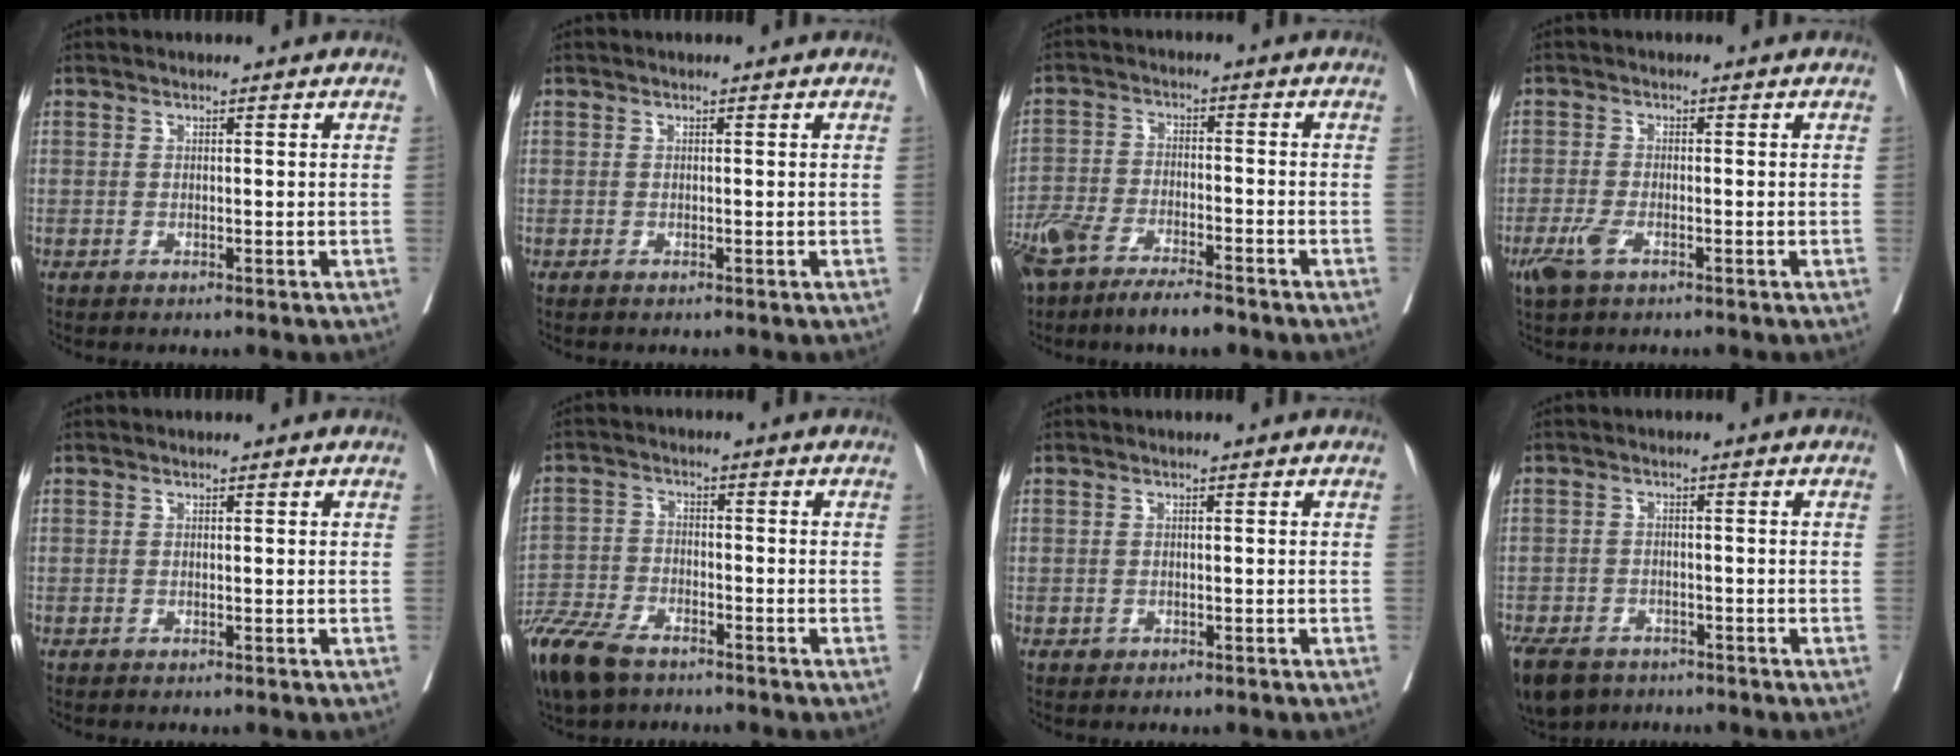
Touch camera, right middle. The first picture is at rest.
{"total": 0.0}
{"total": 10.6, "force": [-8.0, 2.9, 6.4], "torque": [-0.117, -0.008, -0.140]}
{"total": 3.4, "force": [-1.8, 1.3, 2.6], "torque": [-0.060, -0.004, -0.033]}
{"total": 0.0}
{"total": 11.5, "force": [-8.6, 4.5, 6.2], "torque": [-0.130, -0.022, -0.158]}
{"total": 0.7, "force": [-0.2, 0.6, 0.2], "torque": [-0.002, 0.002, -0.002]}
{"total": 9.2, "force": [-6.6, 5.4, 3.5], "torque": [-0.077, -0.011, -0.104]}